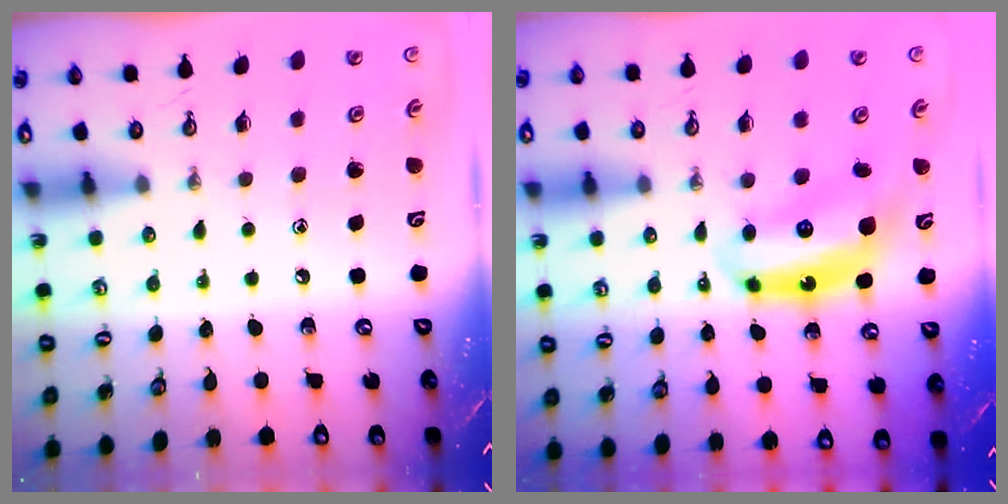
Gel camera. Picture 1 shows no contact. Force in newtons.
{"total": 7.5, "press": 7.4, "slide": 0.7}